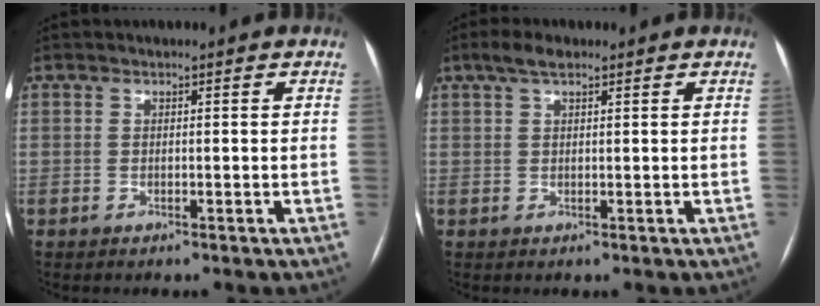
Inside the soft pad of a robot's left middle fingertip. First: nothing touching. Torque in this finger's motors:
{"motor_torque": [0.08, -0.08, 0.02, 0.00]}